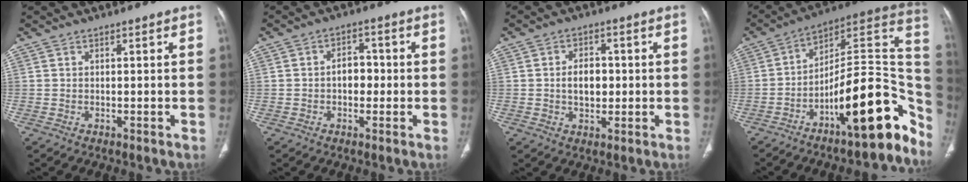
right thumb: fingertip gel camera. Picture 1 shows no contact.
{"total": 4.3, "force": [-0.6, 3.1, 2.9], "torque": [-0.024, 0.016, -0.016]}
{"total": 5.6, "force": [-0.1, 3.9, 4.1], "torque": [-0.046, 0.006, -0.001]}
{"total": 23.0, "force": [-11.3, 7.7, 18.5], "torque": [-0.180, 0.105, -0.165]}